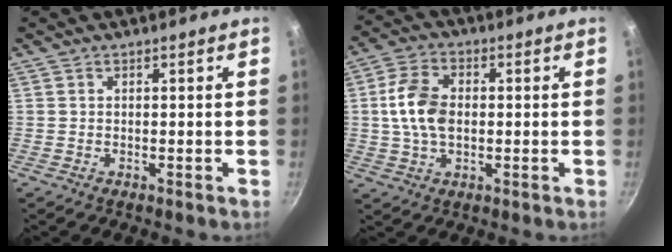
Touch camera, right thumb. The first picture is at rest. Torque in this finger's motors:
{"motor_torque": [0.23, 0.02, 0.88, -0.34, 0.27]}